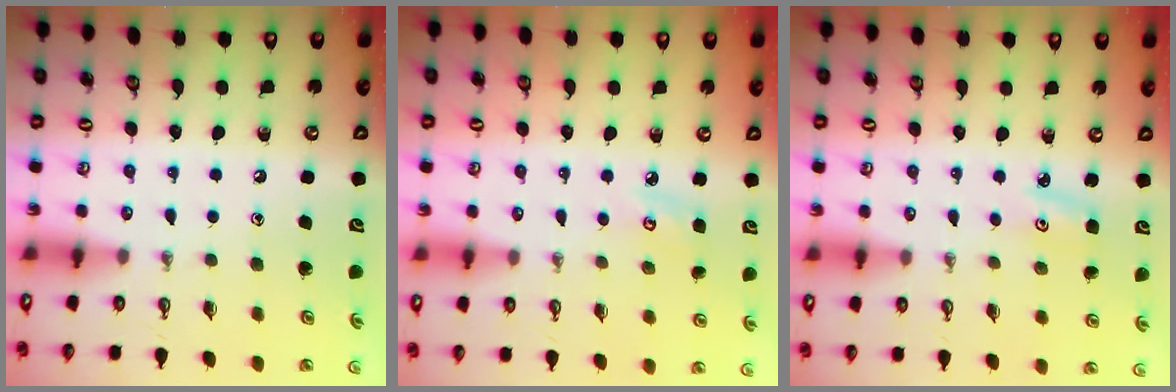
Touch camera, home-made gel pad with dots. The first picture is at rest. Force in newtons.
{"total": 4.9, "press": 4.9, "slide": 0.6}
{"total": 3.5, "press": 3.4, "slide": 0.4}